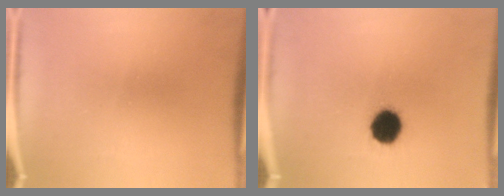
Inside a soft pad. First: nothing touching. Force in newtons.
{"total": 8.7}